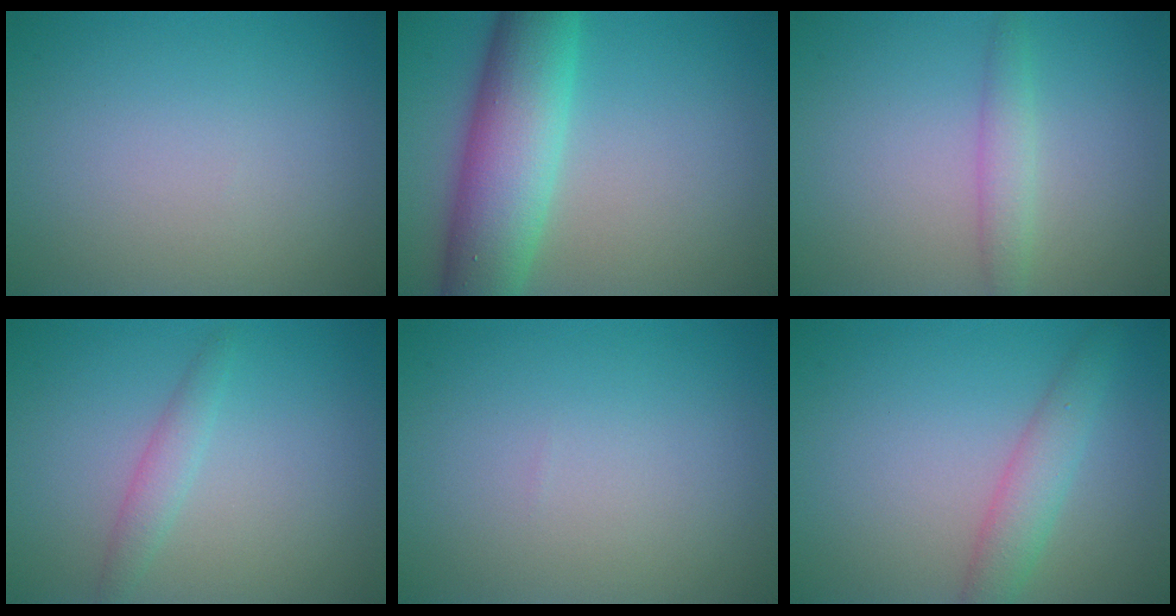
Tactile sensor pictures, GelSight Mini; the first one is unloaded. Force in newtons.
{"total": 8.9, "press": 8.9, "slide": 0.2}
{"total": 1.9, "press": 1.9, "slide": 0.1}
{"total": 1.6, "press": 1.6, "slide": 0.1}
{"total": 0.0}
{"total": 2.8, "press": 2.8, "slide": 0.0}